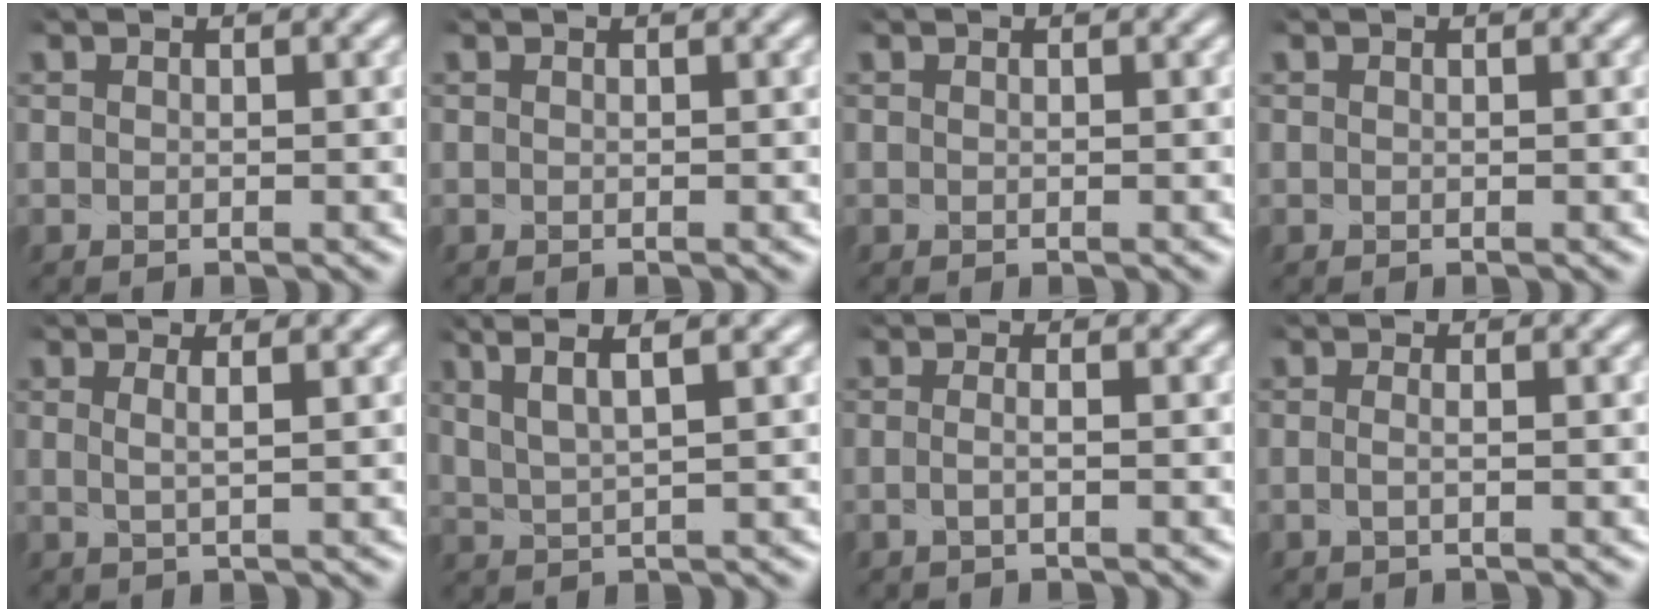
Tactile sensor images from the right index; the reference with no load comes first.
{"total": 0.0}
{"total": 0.0}
{"total": 0.0}
{"total": 1.7, "force": [0.4, 0.4, 1.6], "torque": [-0.036, -0.007, 0.011]}
{"total": 5.3, "force": [2.7, 2.7, 3.6], "torque": [-0.076, 0.009, 0.042]}
{"total": 1.5, "force": [-1.1, 0.3, 1.0], "torque": [-0.031, -0.007, -0.019]}
{"total": 1.1, "force": [-0.9, 0.2, 0.7], "torque": [-0.023, -0.006, -0.017]}